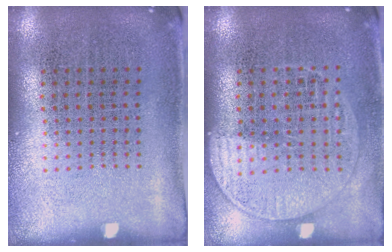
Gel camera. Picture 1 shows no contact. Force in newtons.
{"total": 1.3, "press": 1.2, "slide": 0.5}